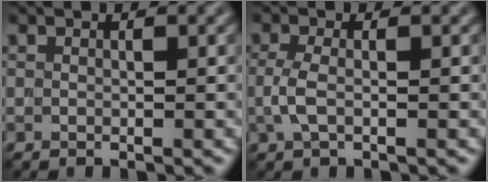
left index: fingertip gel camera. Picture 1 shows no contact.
{"total": 1.7, "force": [-0.3, 0.6, 1.5], "torque": [-0.041, 0.001, -0.008]}